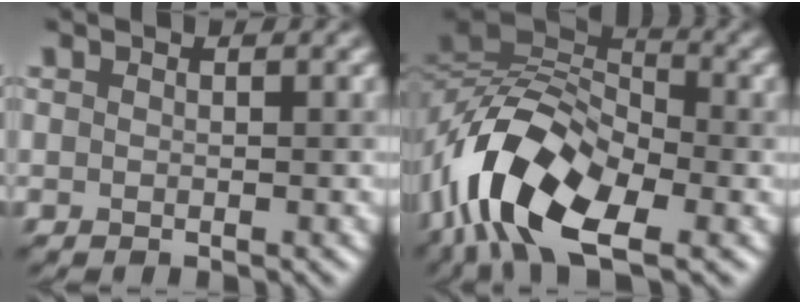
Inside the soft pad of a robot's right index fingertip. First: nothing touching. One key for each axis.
{"total": 13.8, "fx": -5.4, "fy": 7.3, "fz": 10.4, "tx": -0.200, "ty": 0.012, "tz": -0.115}